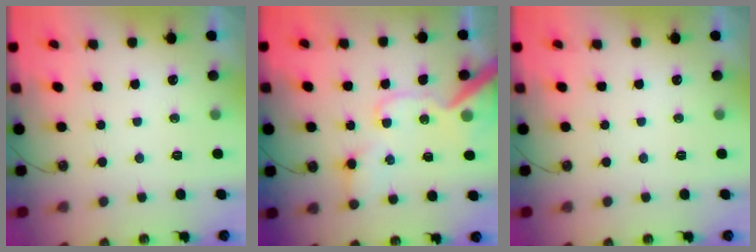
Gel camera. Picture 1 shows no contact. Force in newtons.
{"total": 15.5, "press": 15.3, "slide": 2.1}
{"total": 0.0}